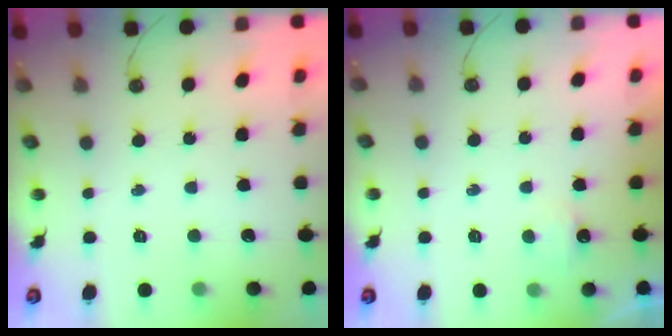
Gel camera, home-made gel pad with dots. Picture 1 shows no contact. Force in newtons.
{"total": 2.6, "press": 2.6, "slide": 0.4}